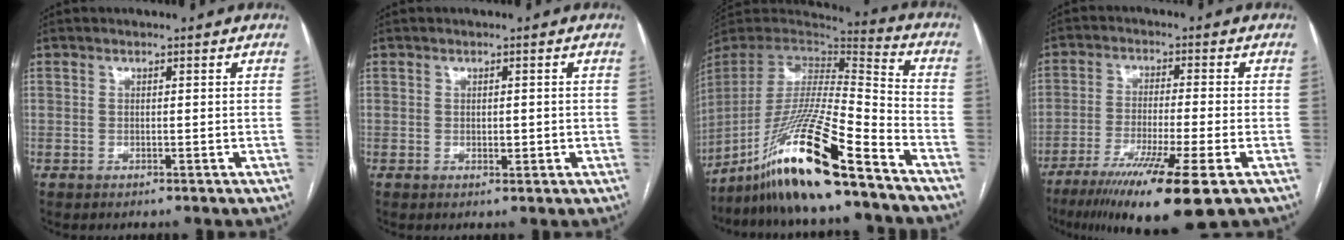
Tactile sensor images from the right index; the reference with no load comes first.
{"total": 1.2, "force": [0.0, 0.7, 1.0], "torque": [-0.013, 0.000, 0.004]}
{"total": 22.5, "force": [-16.1, 0.6, 15.7], "torque": [-0.329, -0.028, -0.299]}
{"total": 13.8, "force": [-8.4, 0.0, 10.9], "torque": [-0.188, -0.039, -0.141]}